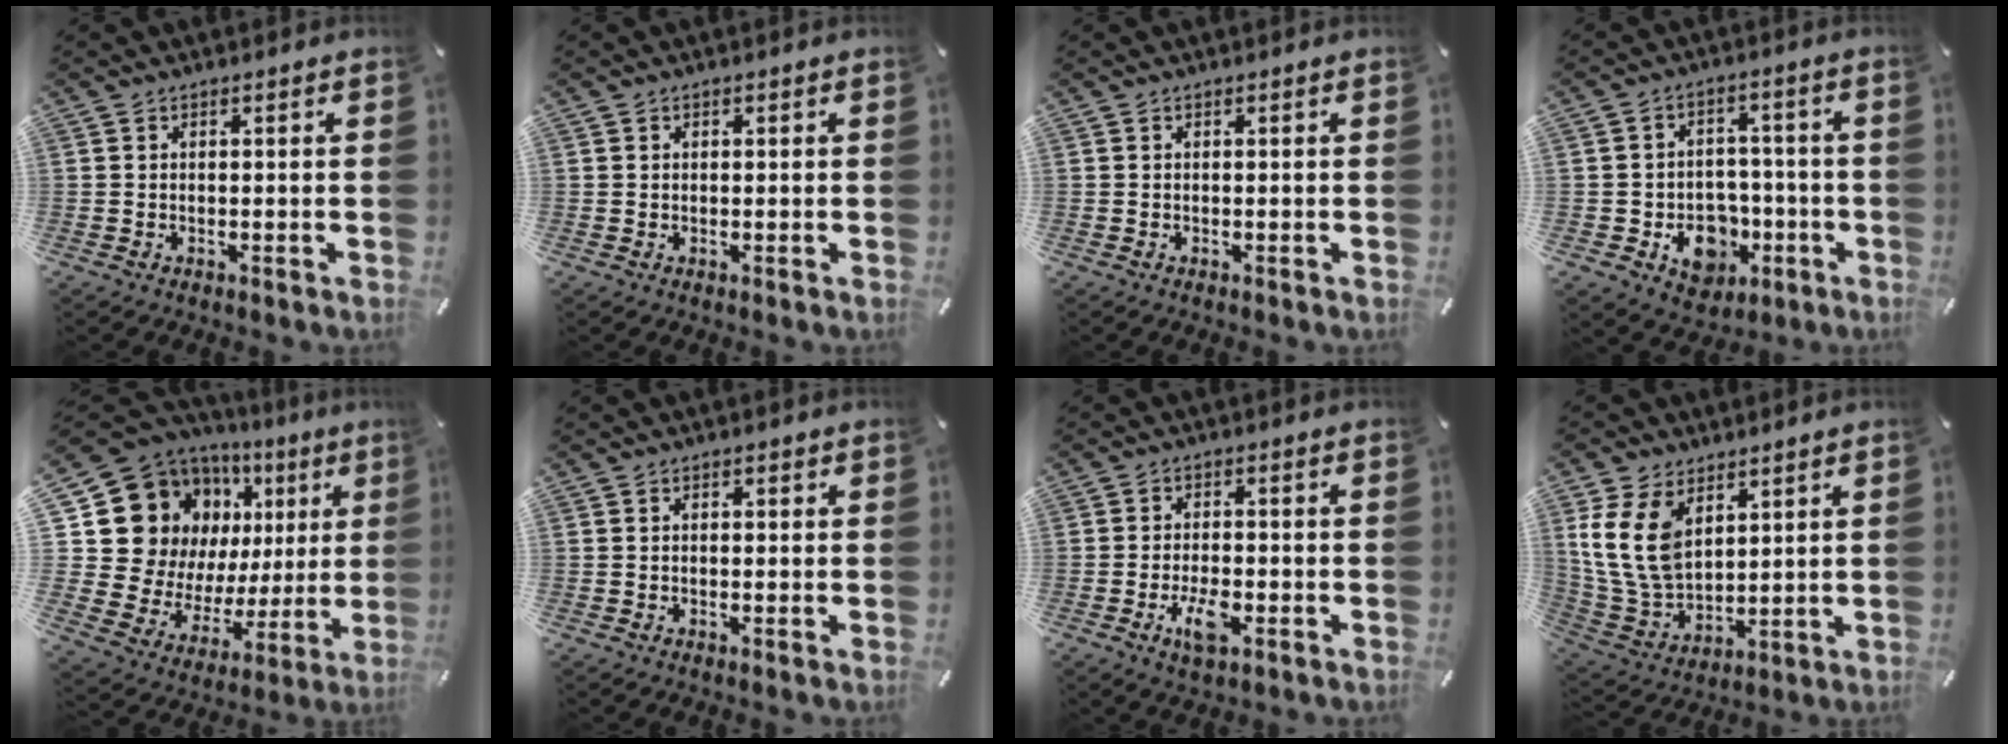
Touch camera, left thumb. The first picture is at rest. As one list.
[{"total": 0.6, "force": [0.1, 0.6, 0.1], "torque": [0.000, 0.005, 0.001]}, {"total": 0.0}, {"total": 9.6, "force": [-3.0, 8.4, 3.6], "torque": [-0.047, 0.019, -0.042]}, {"total": 19.6, "force": [8.6, 15.4, 8.5], "torque": [-0.153, -0.069, 0.182]}, {"total": 0.7, "force": [0.0, 0.6, 0.4], "torque": [-0.007, 0.005, -0.002]}, {"total": 5.9, "force": [-2.4, 2.8, 4.6], "torque": [-0.099, 0.004, -0.045]}, {"total": 13.7, "force": [5.5, 9.5, 8.2], "torque": [-0.217, -0.019, 0.103]}]